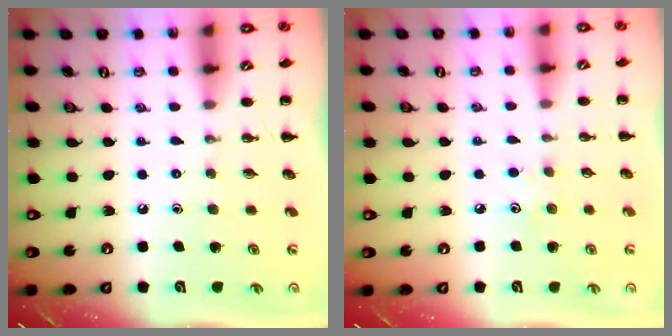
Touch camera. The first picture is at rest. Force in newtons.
{"total": 2.8, "press": 2.7, "slide": 0.7}